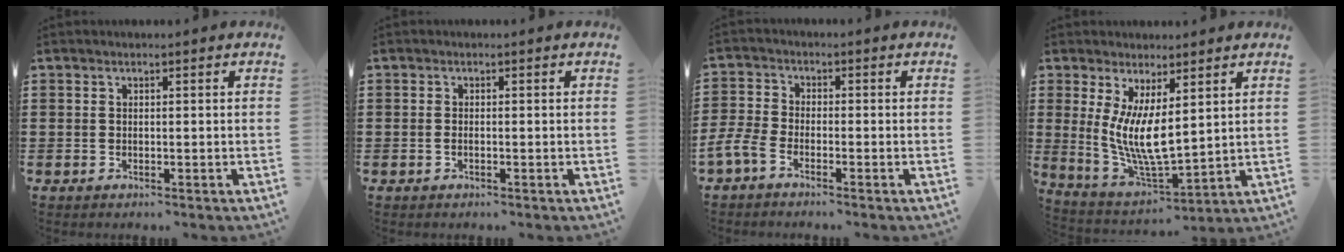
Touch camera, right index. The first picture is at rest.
{"total": 0.6, "force": [-0.3, 0.2, 0.5], "torque": [-0.012, -0.005, -0.004]}
{"total": 3.3, "force": [-2.6, 1.0, 1.7], "torque": [-0.060, -0.007, -0.059]}
{"total": 8.3, "force": [1.7, 2.6, 7.7], "torque": [-0.168, -0.020, 0.031]}